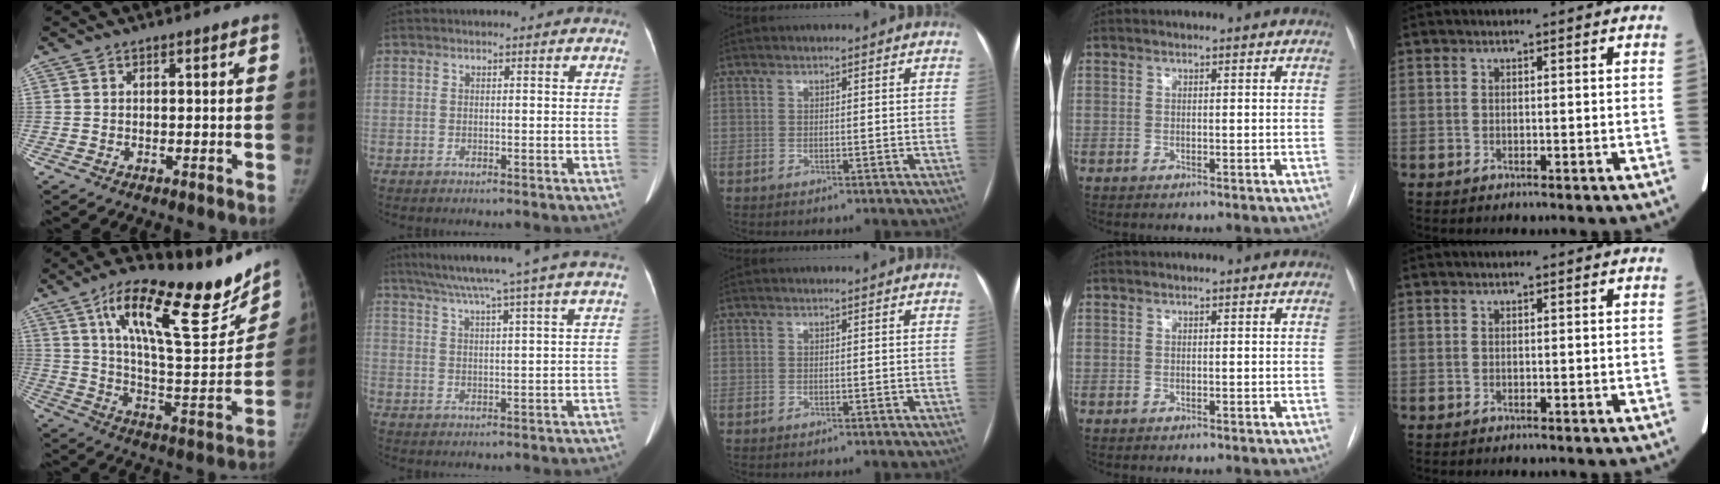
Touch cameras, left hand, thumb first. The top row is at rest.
{"thumb": {"total": 26.1, "force": [17.2, 7.8, 17.9], "torque": [-0.233, -0.069, 0.280]}, "index": {"total": 16.1, "force": [13.4, -2.3, 8.7], "torque": [-0.148, 0.002, 0.179]}}